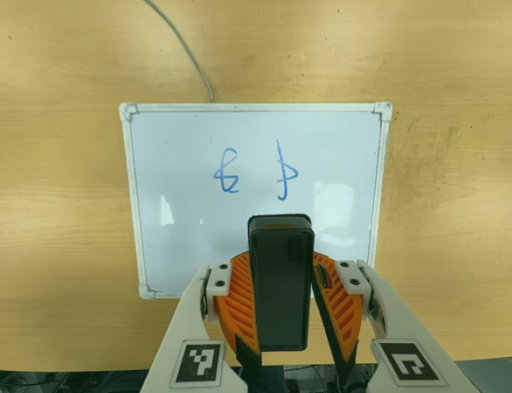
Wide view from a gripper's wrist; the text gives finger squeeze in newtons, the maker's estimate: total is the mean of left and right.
{"total": 7.1, "left": 7.1, "right": 7.2}